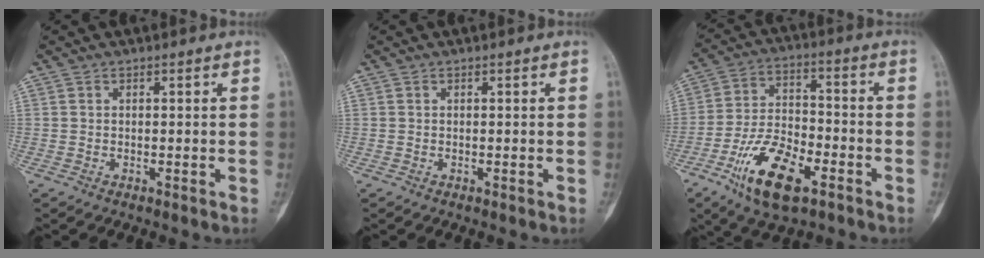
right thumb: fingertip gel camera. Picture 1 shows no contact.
{"total": 0.0}
{"total": 15.0, "force": [-7.5, 6.7, 11.0], "torque": [-0.196, 0.030, -0.133]}